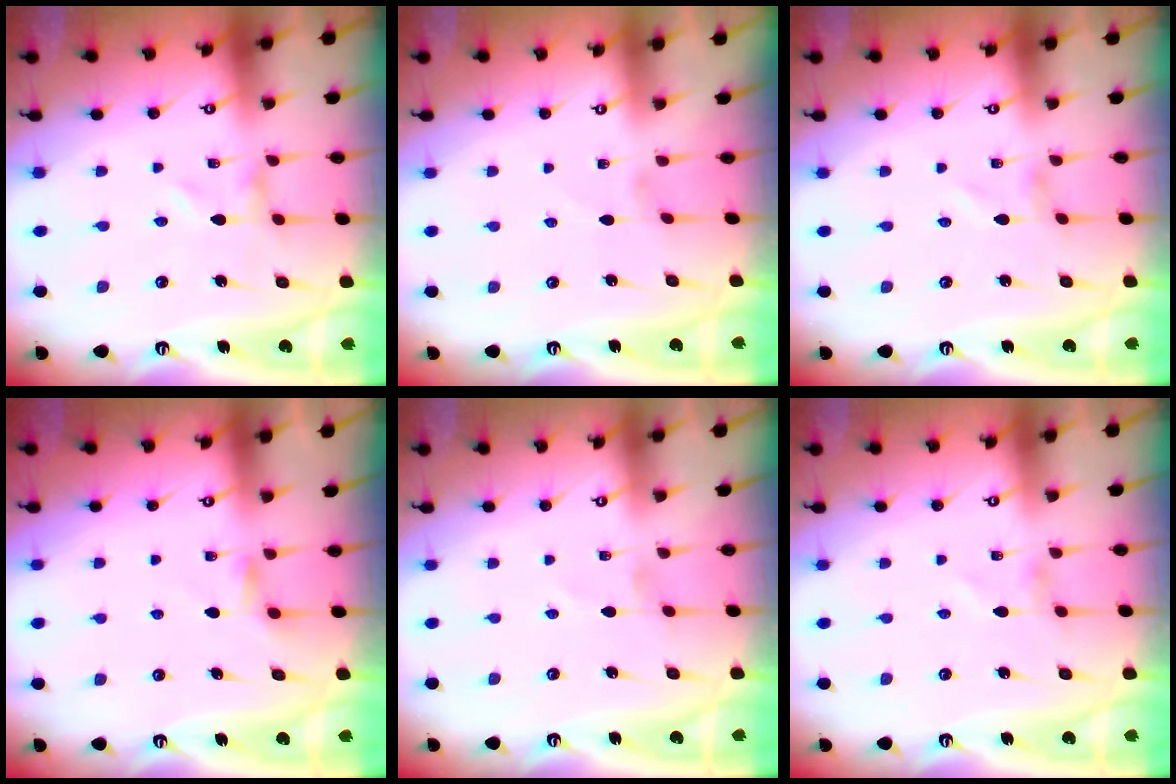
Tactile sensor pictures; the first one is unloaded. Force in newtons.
{"total": 1.1, "press": 1.1, "slide": 0.1}
{"total": 1.3, "press": 1.3, "slide": 0.1}
{"total": 3.9, "press": 3.8, "slide": 0.5}
{"total": 0.0}
{"total": 0.0}